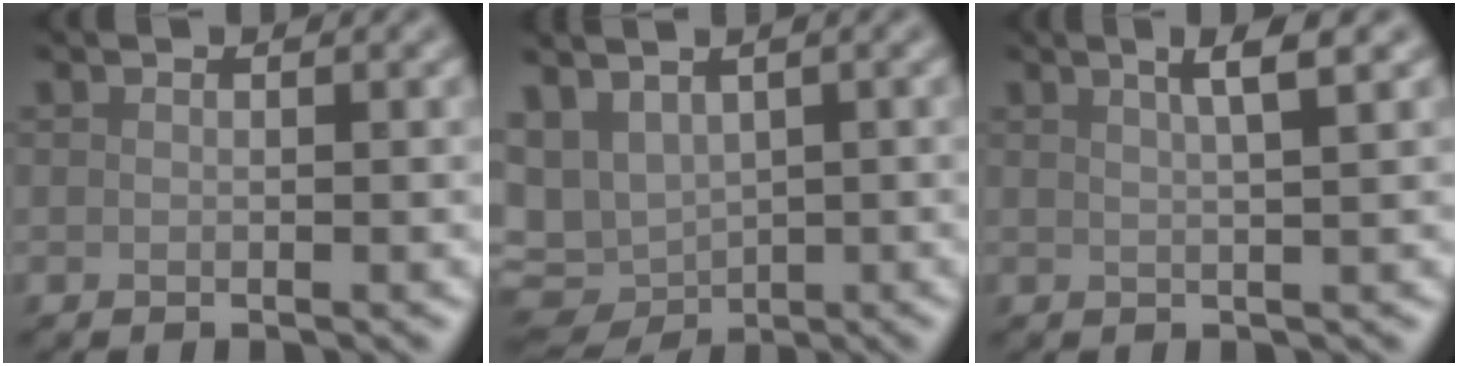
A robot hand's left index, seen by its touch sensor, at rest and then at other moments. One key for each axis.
{"total": 5.5, "fx": 0.1, "fy": 3.4, "fz": 4.3, "tx": -0.066, "ty": -0.009, "tz": 0.022}
{"total": 3.4, "fx": 1.7, "fy": 0.8, "fz": 2.8, "tx": -0.025, "ty": 0.016, "tz": 0.012}